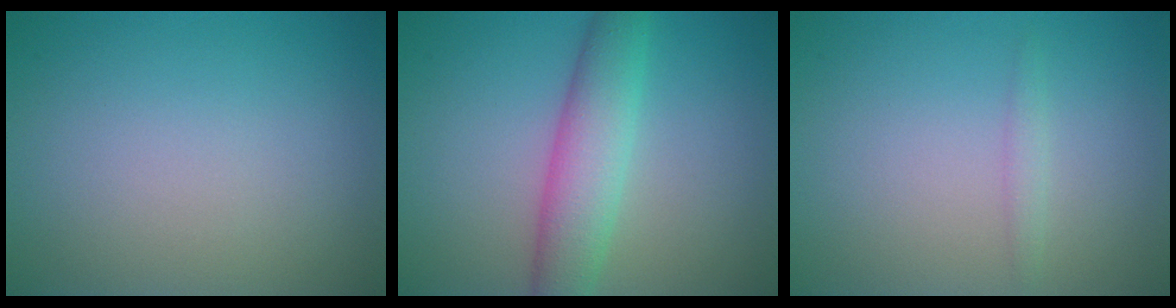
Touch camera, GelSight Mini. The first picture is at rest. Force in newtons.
{"total": 4.9, "press": 4.9, "slide": 0.1}
{"total": 0.8, "press": 0.8, "slide": 0.0}